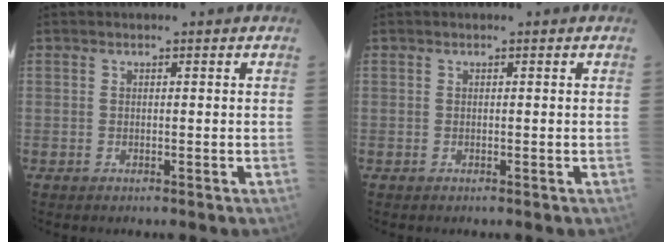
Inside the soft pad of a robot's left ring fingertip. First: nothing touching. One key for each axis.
{"total": 0.0}